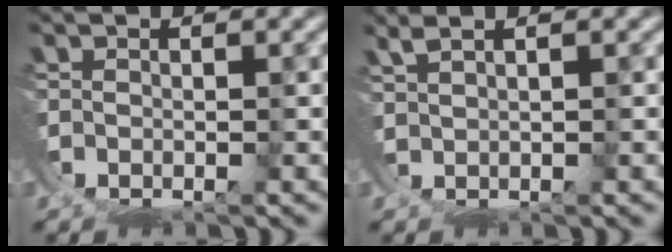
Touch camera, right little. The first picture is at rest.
{"total": 2.5, "force": [2.4, -0.7, 0.1], "torque": [0.002, 0.017, 0.038]}